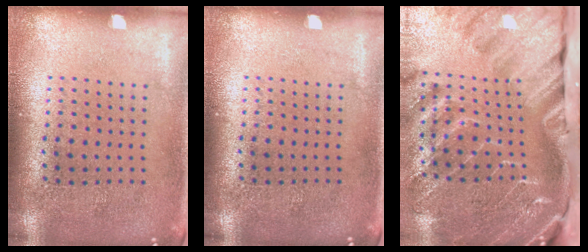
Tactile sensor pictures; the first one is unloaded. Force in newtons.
{"total": 0.0}
{"total": 4.4, "press": 3.3, "slide": 2.9}